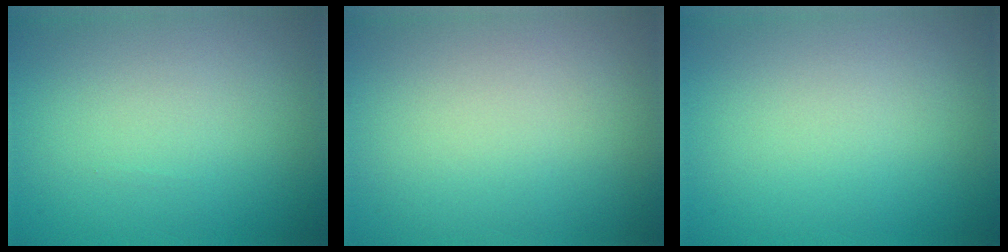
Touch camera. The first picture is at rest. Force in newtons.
{"total": 0.0}
{"total": 0.0}